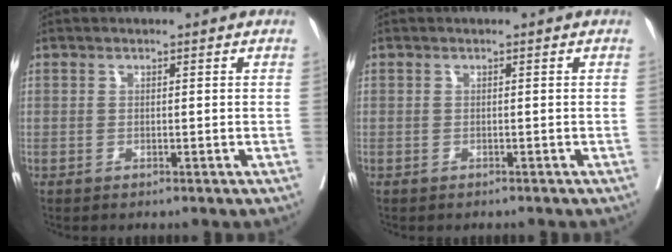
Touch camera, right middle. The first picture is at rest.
{"total": 0.7, "force": [-0.6, 0.2, 0.1], "torque": [-0.004, -0.001, -0.012]}